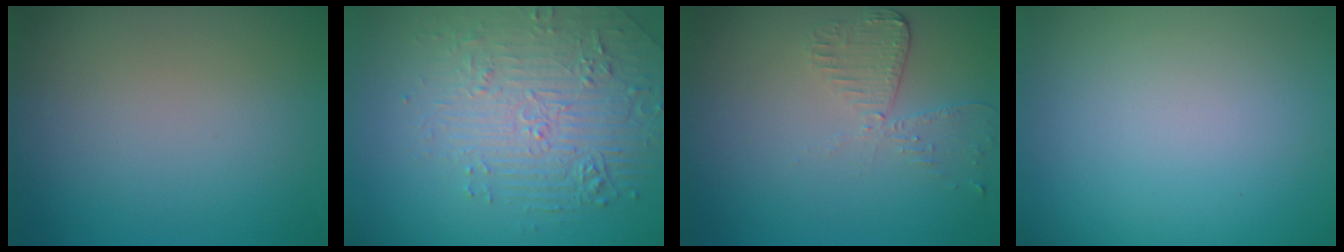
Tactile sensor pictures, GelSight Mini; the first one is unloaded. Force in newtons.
{"total": 4.4, "press": 4.1, "slide": 1.5}
{"total": 2.6, "press": 2.3, "slide": 1.1}
{"total": 0.0}